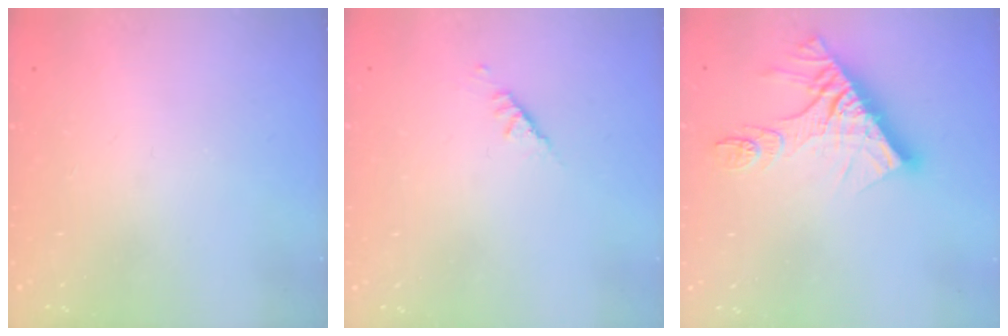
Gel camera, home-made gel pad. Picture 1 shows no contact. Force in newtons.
{"total": 2.5, "press": 2.4, "slide": 0.7}
{"total": 13.6, "press": 13.6, "slide": 1.1}